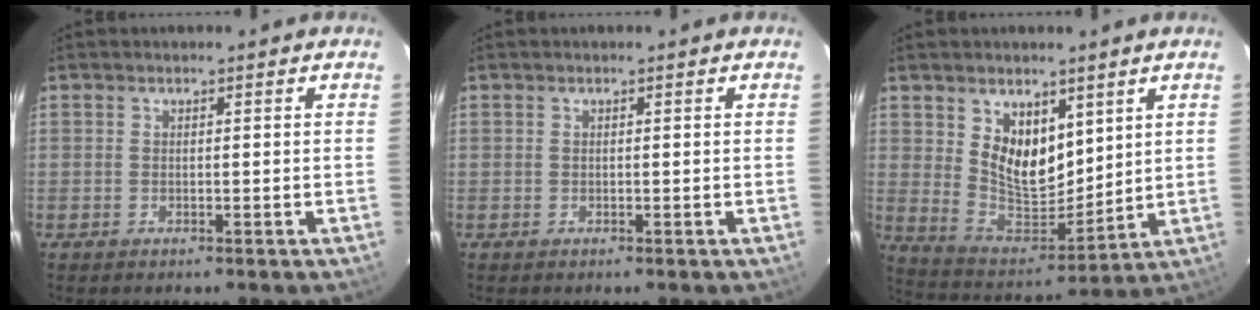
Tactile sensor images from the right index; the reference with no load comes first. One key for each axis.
{"total": 0.0}
{"total": 11.9, "fx": 5.3, "fy": 7.3, "fz": 7.8, "tx": -0.135, "ty": -0.006, "tz": 0.117}